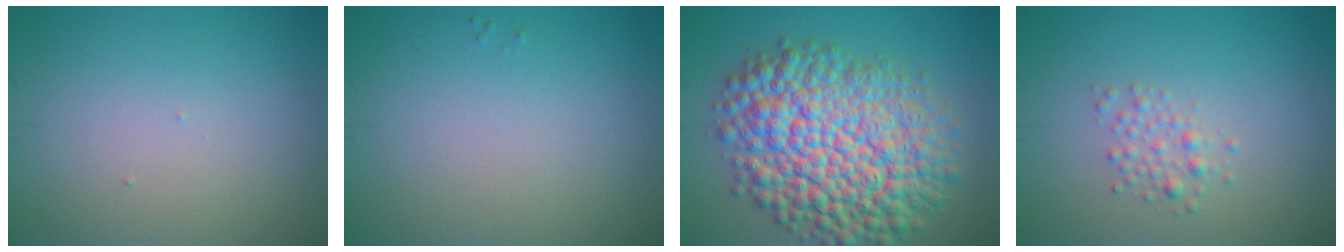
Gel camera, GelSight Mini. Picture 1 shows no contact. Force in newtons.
{"total": 0.0}
{"total": 13.8, "press": 13.7, "slide": 0.5}
{"total": 1.7, "press": 1.7, "slide": 0.0}